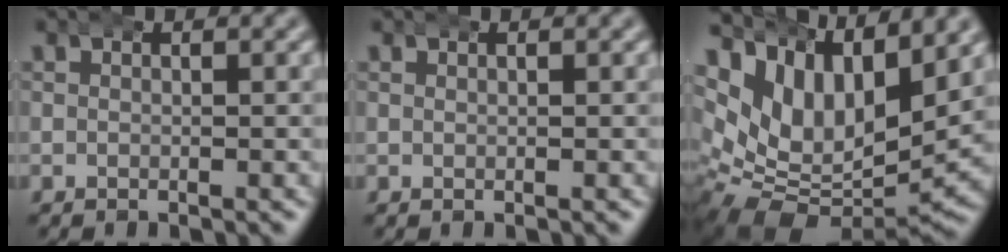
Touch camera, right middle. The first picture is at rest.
{"total": 0.0}
{"total": 11.9, "force": [1.5, 8.9, 7.7], "torque": [-0.162, -0.032, 0.028]}